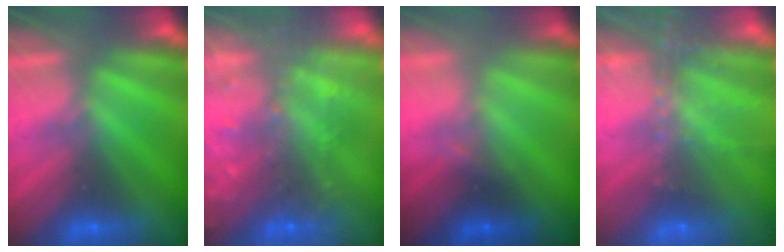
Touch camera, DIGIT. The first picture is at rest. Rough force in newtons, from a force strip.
{"total": 8.3}
{"total": 1.6}
{"total": 7.6}